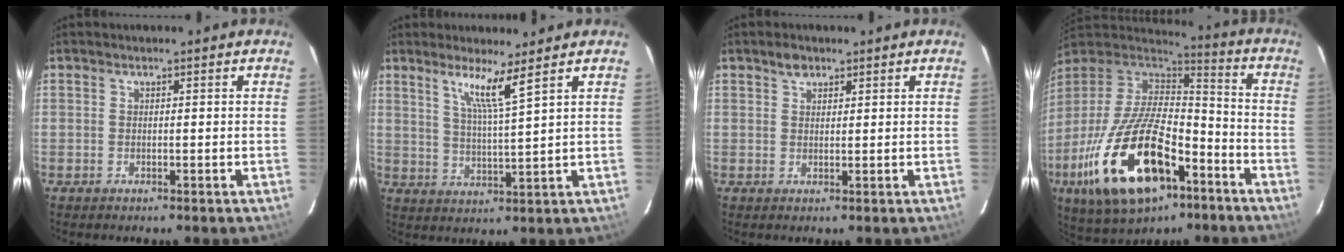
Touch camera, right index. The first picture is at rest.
{"total": 6.0, "force": [4.1, -0.9, 4.3], "torque": [-0.078, -0.006, 0.076]}
{"total": 2.2, "force": [1.4, 1.4, 0.8], "torque": [-0.013, 0.007, 0.025]}
{"total": 26.8, "force": [-12.3, 12.6, 20.2], "torque": [-0.411, -0.034, -0.202]}